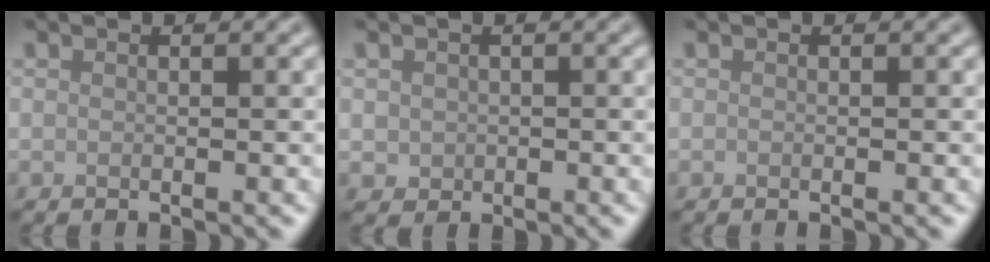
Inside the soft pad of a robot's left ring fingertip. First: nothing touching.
{"total": 1.3, "force": [0.1, 1.3, 0.4], "torque": [-0.005, -0.005, 0.000]}
{"total": 0.0}